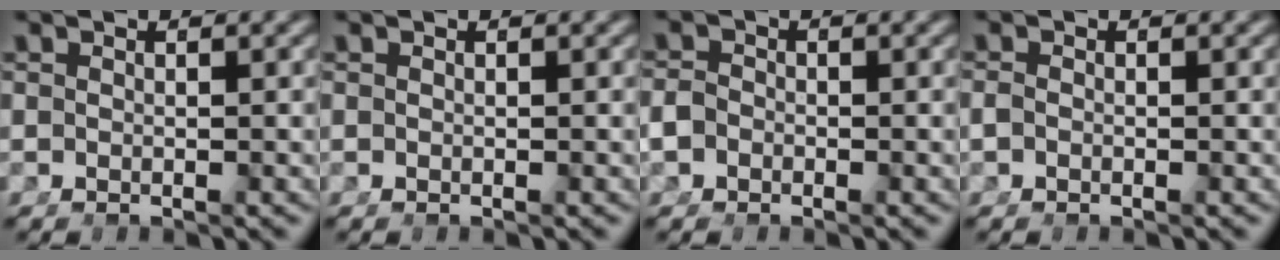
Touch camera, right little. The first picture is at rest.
{"total": 0.0}
{"total": 2.2, "force": [-1.1, 1.8, 0.8], "torque": [-0.025, -0.014, -0.014]}
{"total": 0.7, "force": [-0.6, 0.1, 0.4], "torque": [-0.009, -0.008, -0.006]}